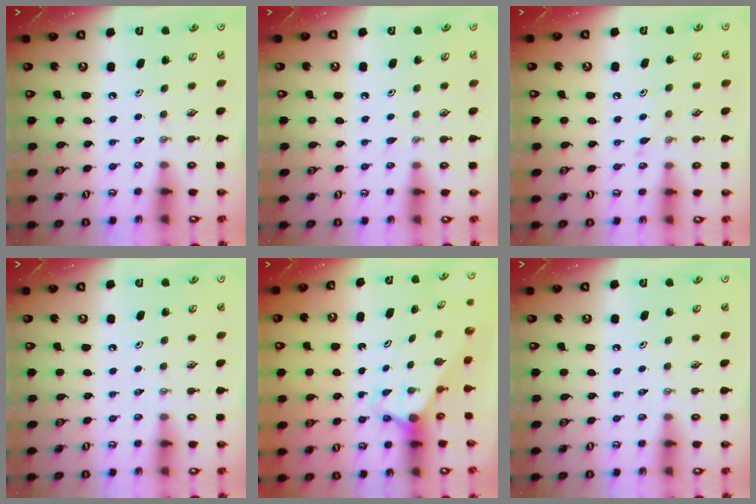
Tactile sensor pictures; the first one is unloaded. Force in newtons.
{"total": 5.1, "press": 5.0, "slide": 0.5}
{"total": 4.7, "press": 4.7, "slide": 0.5}
{"total": 0.0}
{"total": 2.7, "press": 2.7, "slide": 0.0}
{"total": 0.0}